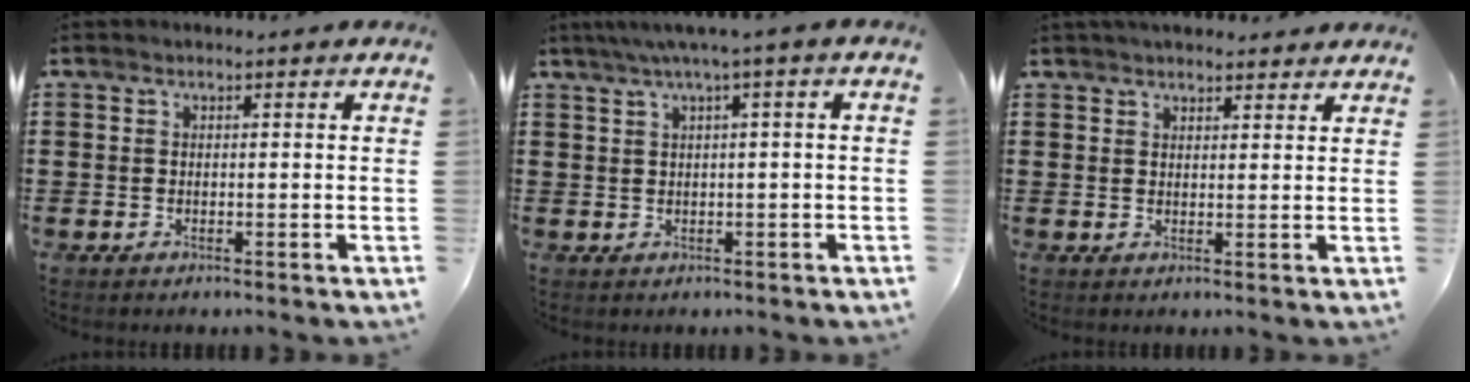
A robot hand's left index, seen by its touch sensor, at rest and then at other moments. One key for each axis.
{"total": 2.6, "fx": 0.3, "fy": -0.2, "fz": 2.6, "tx": -0.047, "ty": -0.003, "tz": 0.003}
{"total": 3.1, "fx": 2.9, "fy": 0.7, "fz": 0.7, "tx": -0.020, "ty": -0.002, "tz": 0.056}